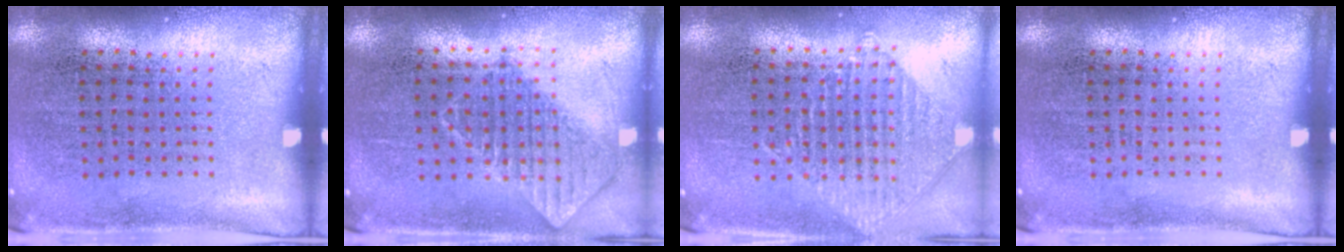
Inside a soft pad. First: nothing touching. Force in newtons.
{"total": 0.9, "press": 0.8, "slide": 0.2}
{"total": 1.0, "press": 1.0, "slide": 0.1}
{"total": 0.0}